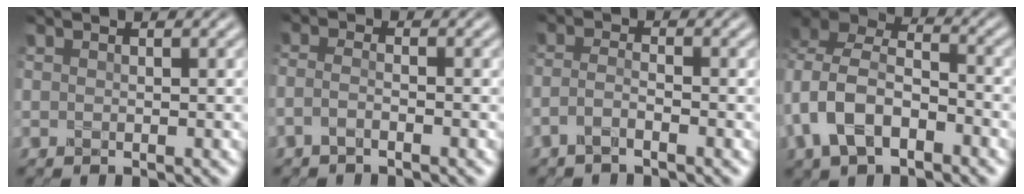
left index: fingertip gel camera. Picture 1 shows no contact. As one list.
[{"total": 1.4, "force": [-1.0, 0.3, 0.9], "torque": [-0.022, 0.002, -0.028]}, {"total": 1.7, "force": [-1.2, 0.3, 1.2], "torque": [-0.026, 0.005, -0.032]}, {"total": 8.1, "force": [-2.4, 5.5, 5.4], "torque": [-0.112, 0.006, -0.053]}]